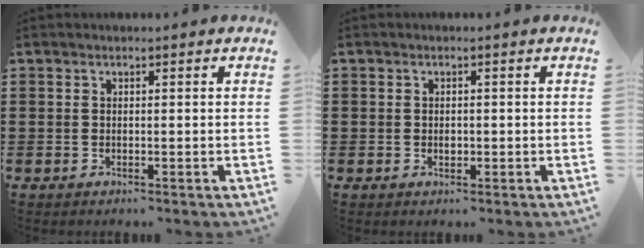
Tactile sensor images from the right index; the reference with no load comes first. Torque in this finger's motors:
{"motor_torque": [1.45, 0.69, 0.00, -0.11]}